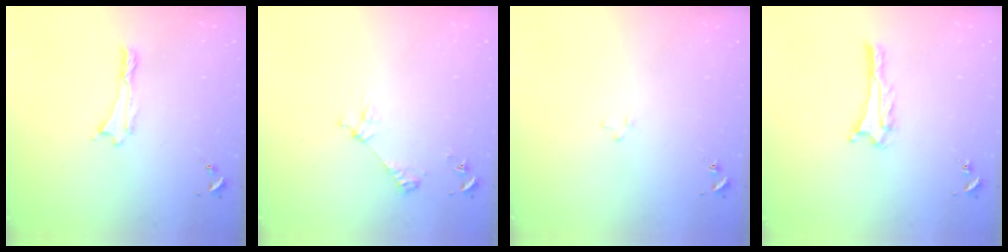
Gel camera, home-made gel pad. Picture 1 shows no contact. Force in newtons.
{"total": 3.3, "press": 3.3, "slide": 0.3}
{"total": 1.2, "press": 1.2, "slide": 0.2}
{"total": 2.7, "press": 2.7, "slide": 0.2}